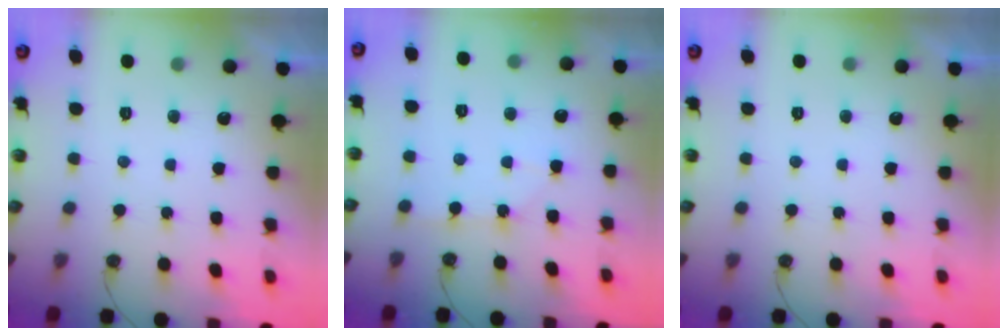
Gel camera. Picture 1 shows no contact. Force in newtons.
{"total": 3.9, "press": 3.9, "slide": 0.5}
{"total": 0.0}